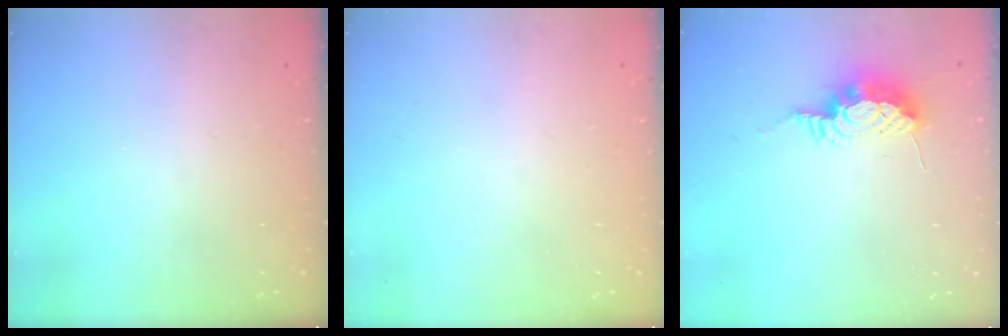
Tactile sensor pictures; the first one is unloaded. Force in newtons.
{"total": 0.0}
{"total": 8.9, "press": 8.9, "slide": 0.4}